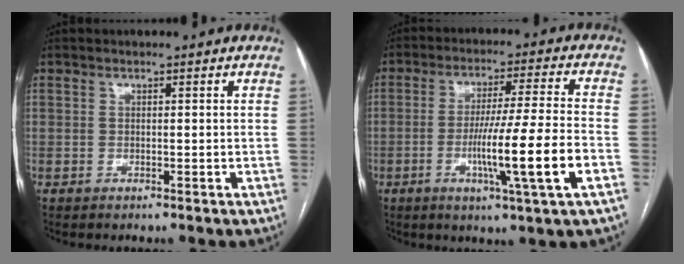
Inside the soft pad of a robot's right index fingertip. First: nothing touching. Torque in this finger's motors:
{"motor_torque": [1.74, -0.40, 0.96, 0.14]}